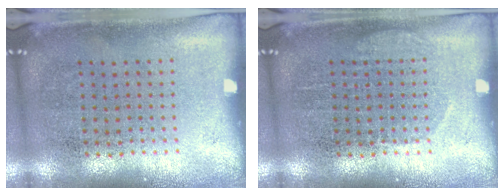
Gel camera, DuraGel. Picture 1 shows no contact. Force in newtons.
{"total": 1.1, "press": 1.1, "slide": 0.3}